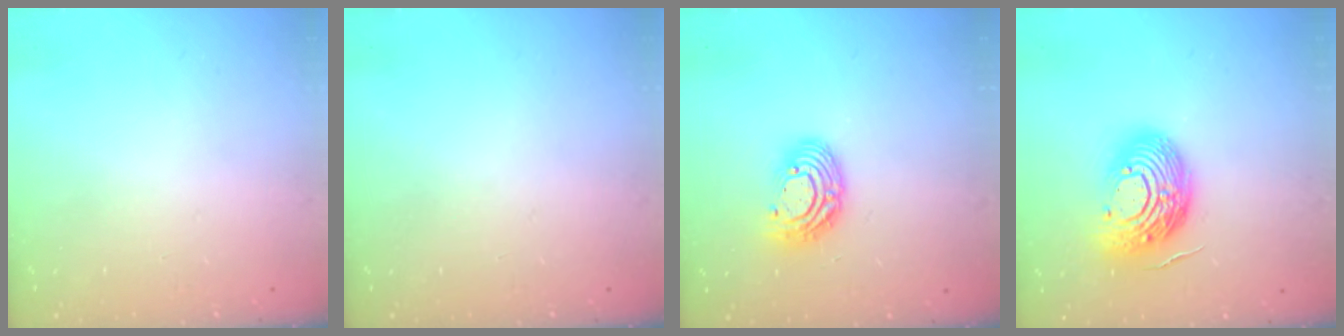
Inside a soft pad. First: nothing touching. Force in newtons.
{"total": 0.0}
{"total": 10.5, "press": 10.4, "slide": 0.8}
{"total": 18.7, "press": 18.7, "slide": 1.6}